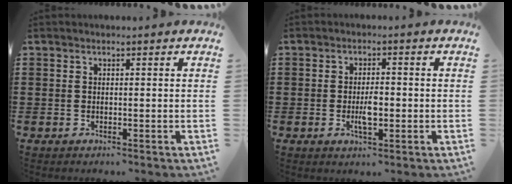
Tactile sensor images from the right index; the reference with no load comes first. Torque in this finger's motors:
{"motor_torque": [2.14, 0.00, 0.46, 0.06]}